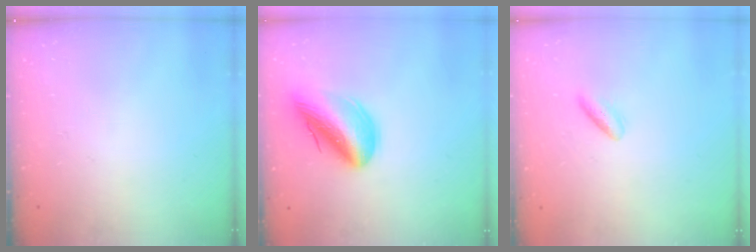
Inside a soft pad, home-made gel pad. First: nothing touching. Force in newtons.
{"total": 14.7, "press": 14.3, "slide": 3.6}
{"total": 3.2, "press": 3.0, "slide": 1.3}